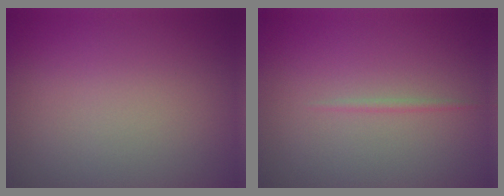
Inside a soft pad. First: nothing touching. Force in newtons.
{"total": 0.6, "press": 0.6, "slide": 0.1}